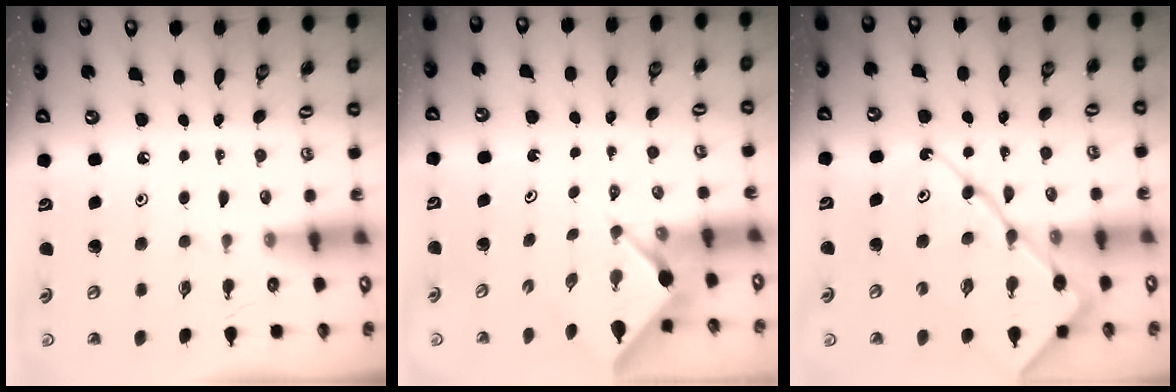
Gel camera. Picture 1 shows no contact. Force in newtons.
{"total": 2.4, "press": 2.4, "slide": 0.3}
{"total": 16.5, "press": 16.4, "slide": 1.7}